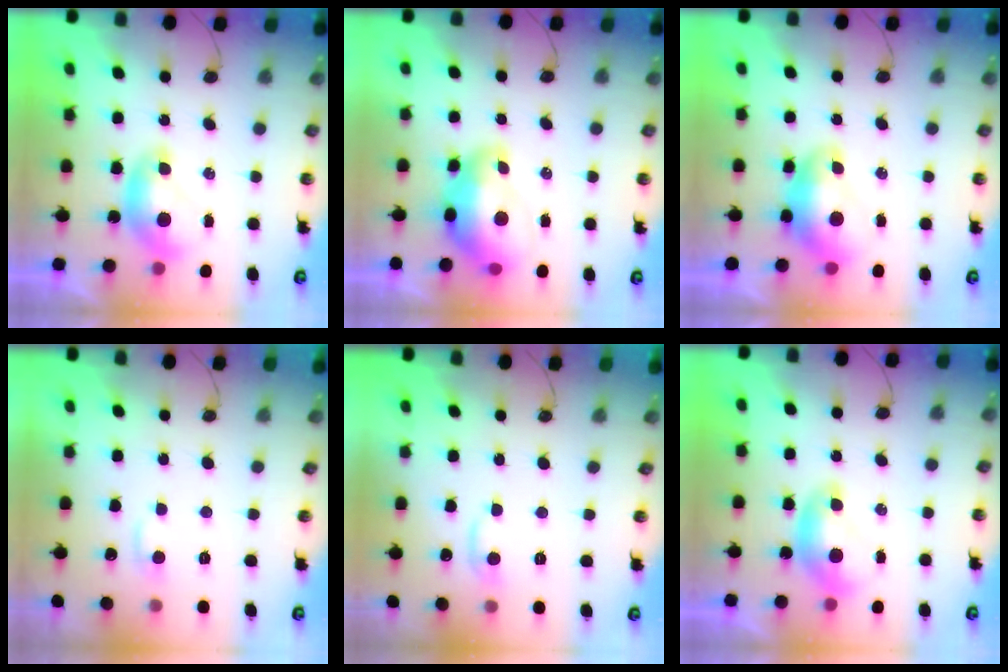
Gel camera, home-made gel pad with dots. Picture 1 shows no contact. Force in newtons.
{"total": 6.1, "press": 6.0, "slide": 1.0}
{"total": 1.7, "press": 1.6, "slide": 0.6}
{"total": 2.9, "press": 2.9, "slide": 0.4}
{"total": 1.0, "press": 0.6, "slide": 0.9}
{"total": 0.0}